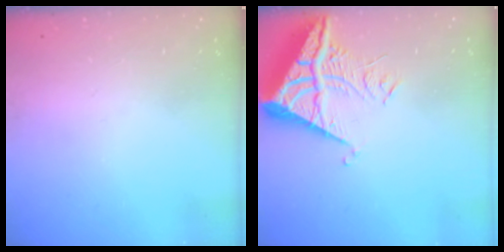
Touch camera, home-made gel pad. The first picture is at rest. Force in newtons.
{"total": 8.8, "press": 8.7, "slide": 0.8}